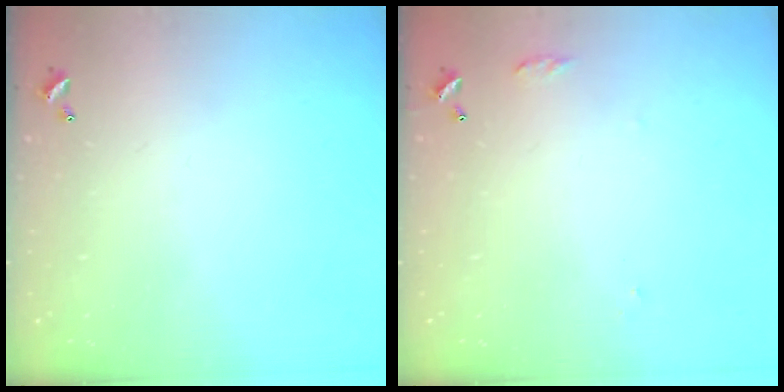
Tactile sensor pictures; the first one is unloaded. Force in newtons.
{"total": 6.3, "press": 6.3, "slide": 0.8}